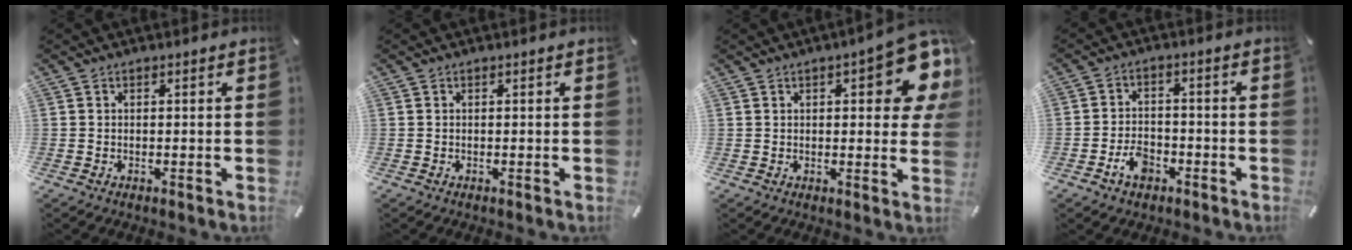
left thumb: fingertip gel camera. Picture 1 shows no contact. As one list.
[{"total": 0.0}, {"total": 13.4, "force": [5.3, 5.1, 11.2], "torque": [-0.137, -0.030, 0.087]}, {"total": 5.9, "force": [-3.1, 4.0, 3.2], "torque": [-0.067, 0.013, -0.058]}]